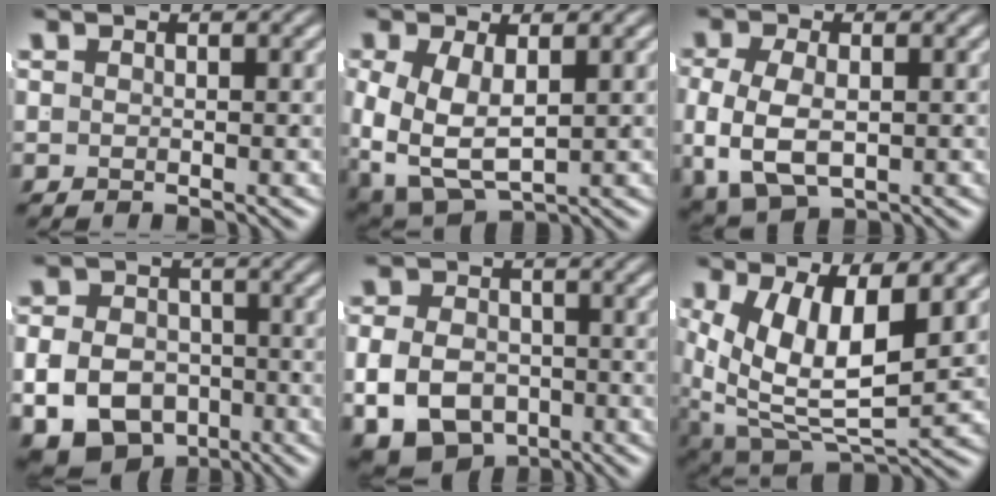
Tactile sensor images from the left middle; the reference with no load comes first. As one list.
[{"total": 7.5, "force": [-2.1, 5.5, 4.7], "torque": [-0.115, -0.054, -0.005]}, {"total": 6.1, "force": [-0.9, 4.3, 4.3], "torque": [-0.105, -0.026, 0.005]}, {"total": 12.5, "force": [-5.2, 10.5, 4.5], "torque": [-0.084, -0.047, -0.085]}, {"total": 9.6, "force": [-4.1, 7.6, 4.2], "torque": [-0.079, -0.041, -0.060]}, {"total": 10.4, "force": [-1.6, 7.1, 7.5], "torque": [-0.150, -0.063, 0.003]}]